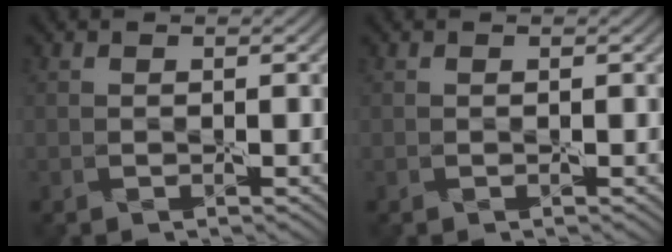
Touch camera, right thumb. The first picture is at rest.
{"total": 0.0}